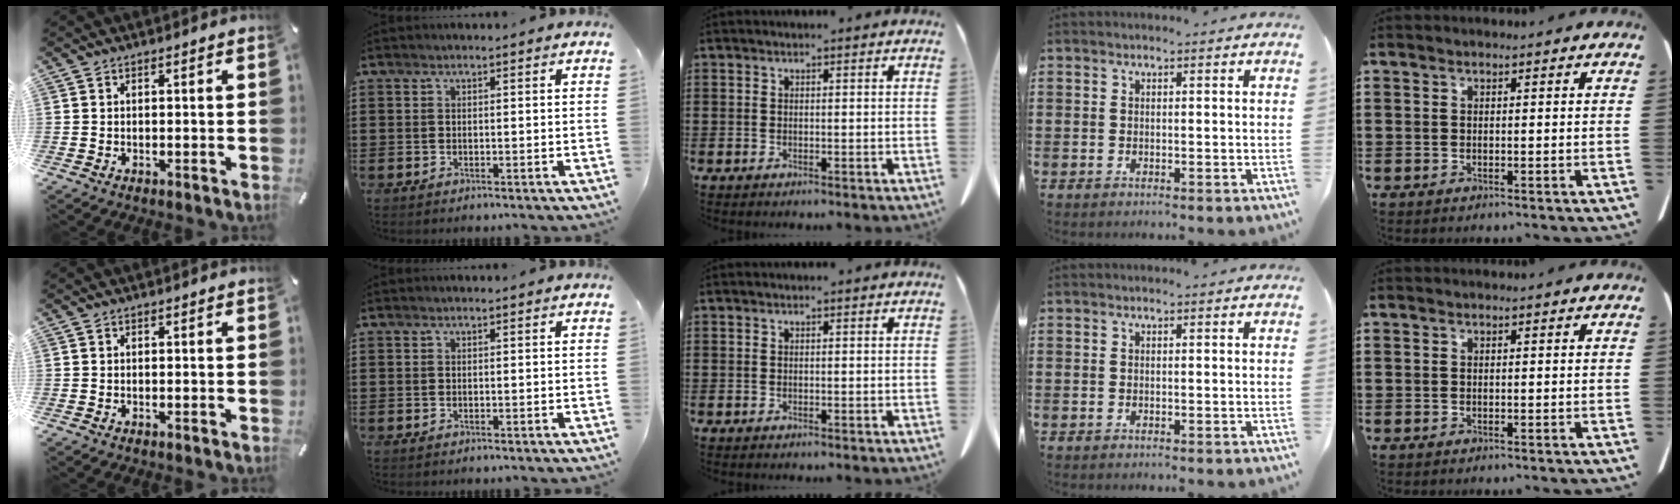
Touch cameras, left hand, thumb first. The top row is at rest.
{}